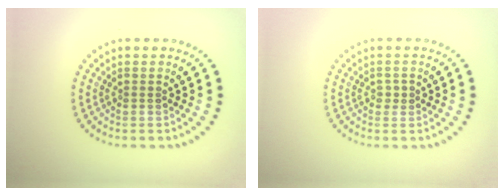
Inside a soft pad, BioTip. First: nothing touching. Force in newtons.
{"total": 0.9, "press": 0.9, "slide": 0.1}